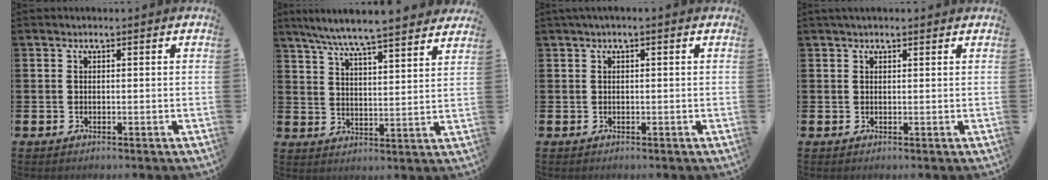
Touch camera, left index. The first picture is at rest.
{"total": 7.8, "force": [7.4, 0.1, 2.4], "torque": [-0.076, -0.041, 0.131]}
{"total": 0.7, "force": [0.1, 0.0, 0.7], "torque": [-0.018, 0.003, 0.003]}
{"total": 1.2, "force": [1.0, 0.3, 0.5], "torque": [-0.008, 0.003, 0.017]}